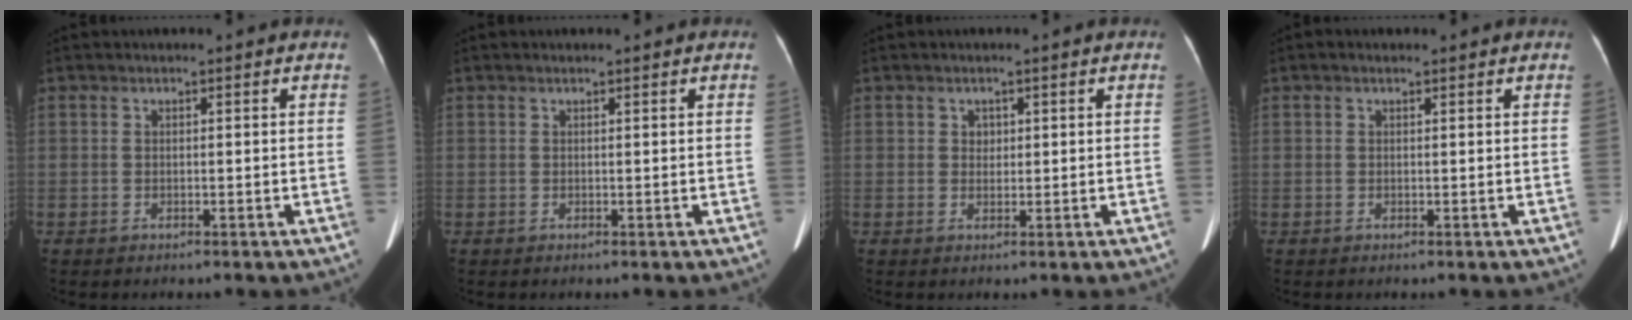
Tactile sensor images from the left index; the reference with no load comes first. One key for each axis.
{"total": 0.0}
{"total": 1.3, "fx": 0.3, "fy": 1.1, "fz": 0.5, "tx": -0.008, "ty": -0.001, "tz": 0.005}
{"total": 0.7, "fx": 0.3, "fy": 0.4, "fz": 0.4, "tx": -0.013, "ty": 0.002, "tz": 0.004}